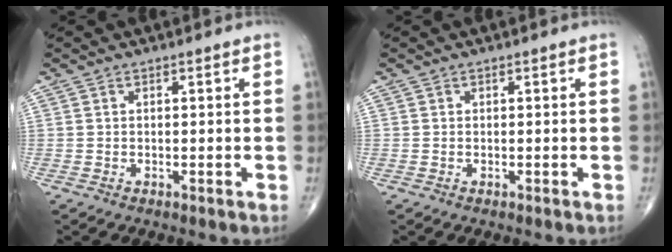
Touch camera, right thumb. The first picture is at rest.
{"total": 0.0}